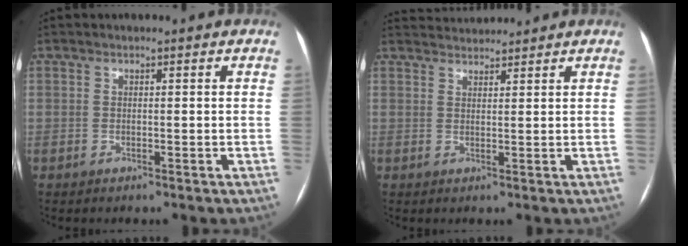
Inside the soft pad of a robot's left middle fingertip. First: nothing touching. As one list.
[{"total": 3.8, "force": [3.8, 0.1, 0.1], "torque": [-0.009, 0.025, 0.066]}]